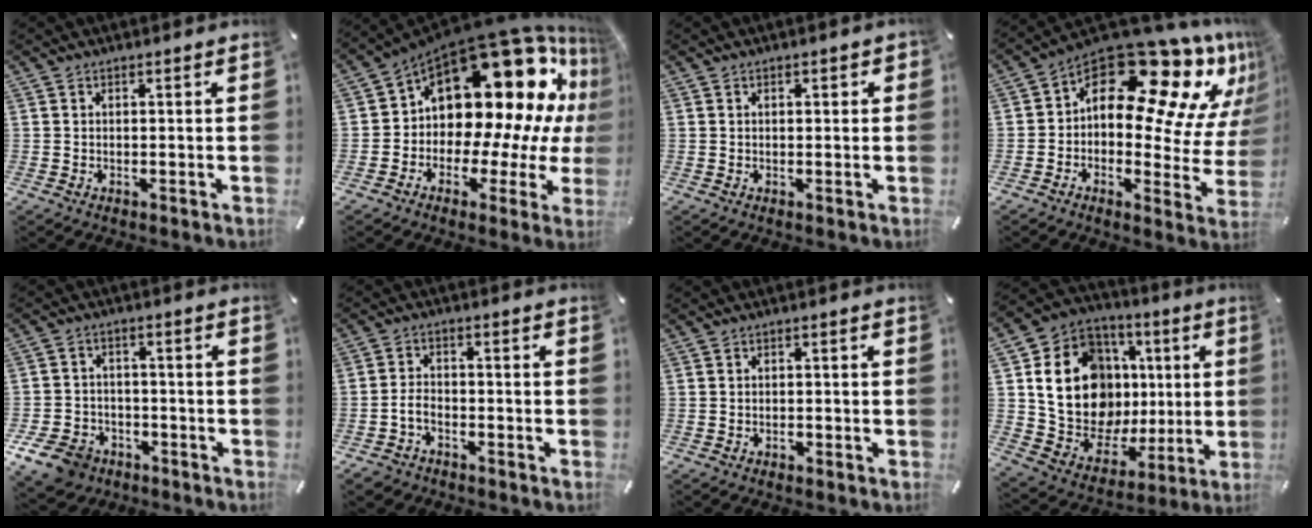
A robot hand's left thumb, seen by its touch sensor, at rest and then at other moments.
{"total": 22.2, "force": [10.3, 12.5, 15.3], "torque": [-0.221, -0.117, 0.187]}
{"total": 1.2, "force": [0.1, 0.8, 0.9], "torque": [-0.009, 0.003, -0.002]}
{"total": 18.5, "force": [11.1, 9.4, 11.4], "torque": [-0.146, -0.103, 0.178]}
{"total": 9.0, "force": [-5.8, 6.2, 3.0], "torque": [-0.066, 0.042, -0.108]}
{"total": 4.4, "force": [-2.2, 3.1, 2.3], "torque": [-0.059, 0.007, -0.046]}
{"total": 1.0, "force": [-0.6, 0.7, 0.4], "torque": [-0.009, 0.003, -0.015]}
{"total": 20.0, "force": [4.3, 15.6, 11.7], "torque": [-0.232, -0.022, 0.094]}